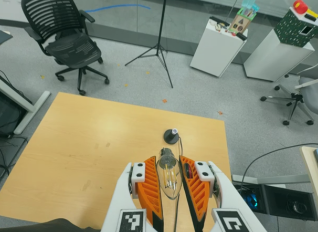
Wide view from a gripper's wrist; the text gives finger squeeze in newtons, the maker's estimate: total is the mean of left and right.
{"total": 11.5, "left": 11.7, "right": 11.3}